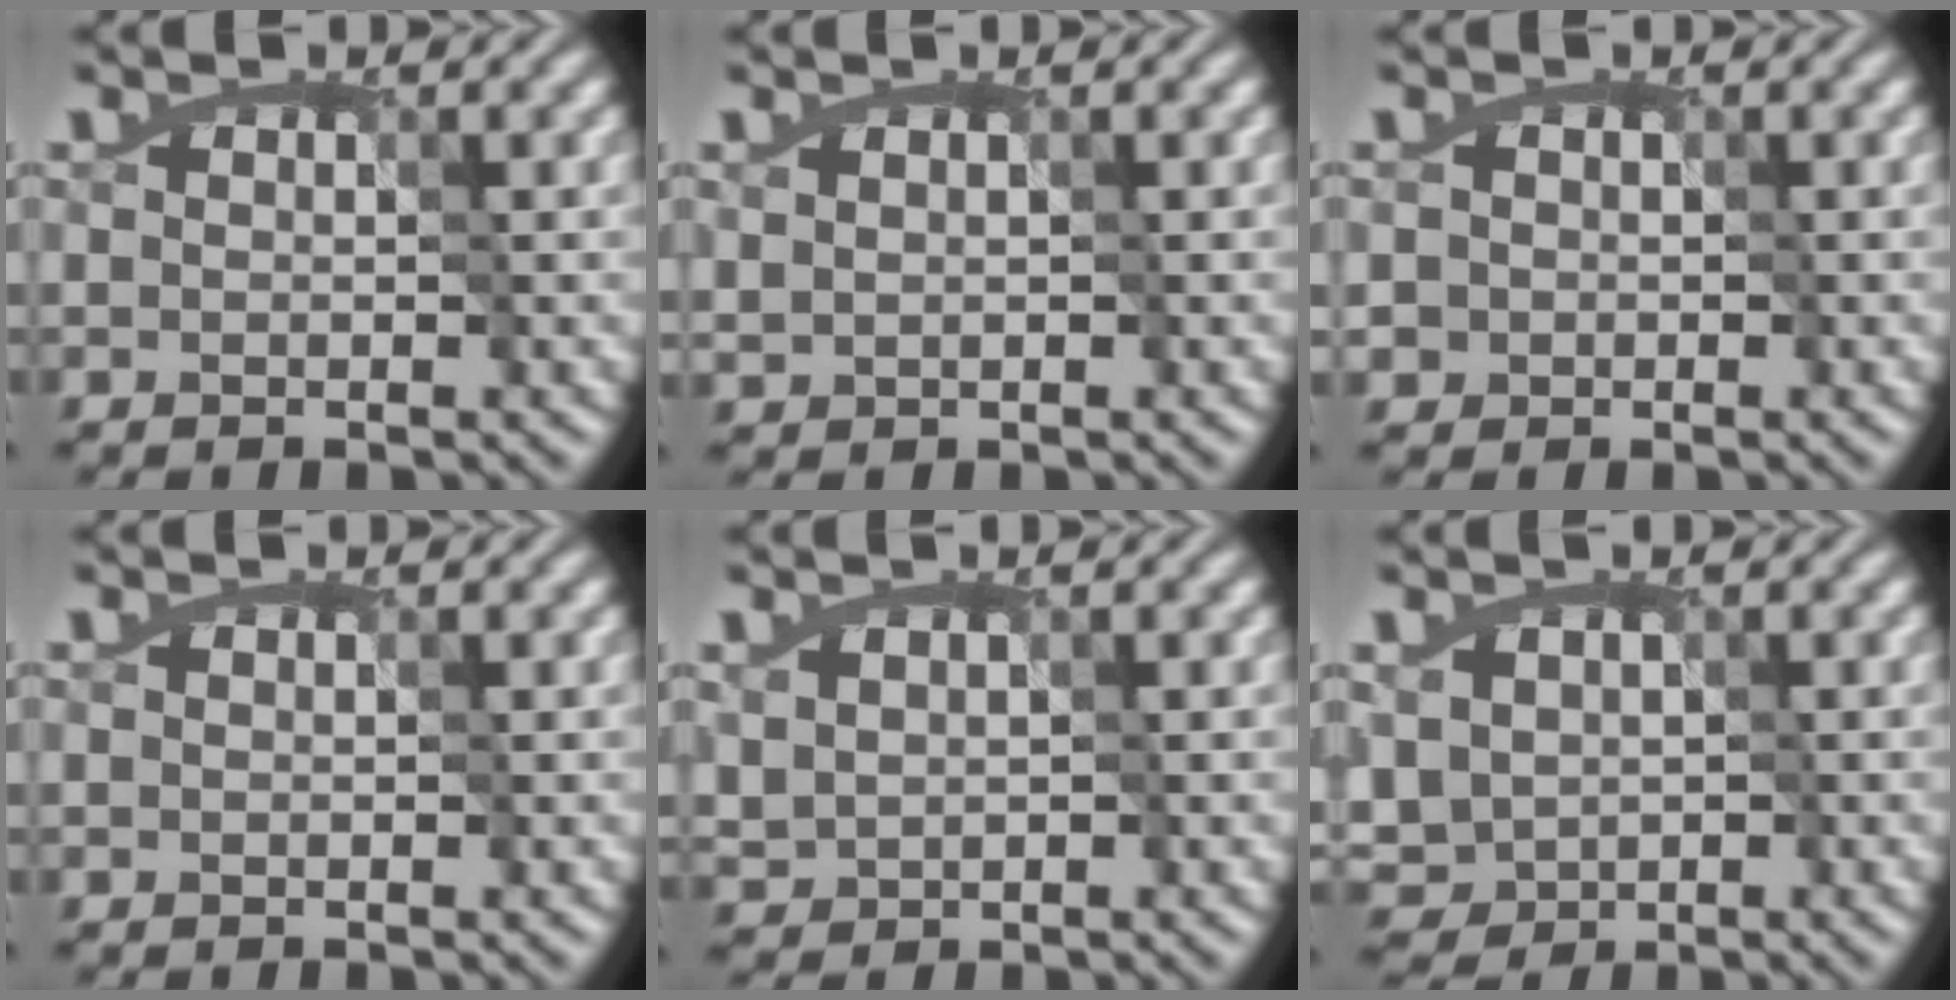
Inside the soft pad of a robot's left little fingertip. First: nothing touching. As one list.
[{"total": 0.7, "force": [0.3, 0.6, 0.3], "torque": [-0.018, -0.002, 0.018]}, {"total": 1.0, "force": [-0.4, 1.0, 0.0], "torque": [-0.010, -0.006, 0.005]}, {"total": 0.0}, {"total": 1.3, "force": [0.4, 1.1, 0.5], "torque": [-0.033, -0.007, 0.029]}, {"total": 2.5, "force": [-0.6, 2.3, 0.9], "torque": [-0.026, -0.011, 0.001]}]